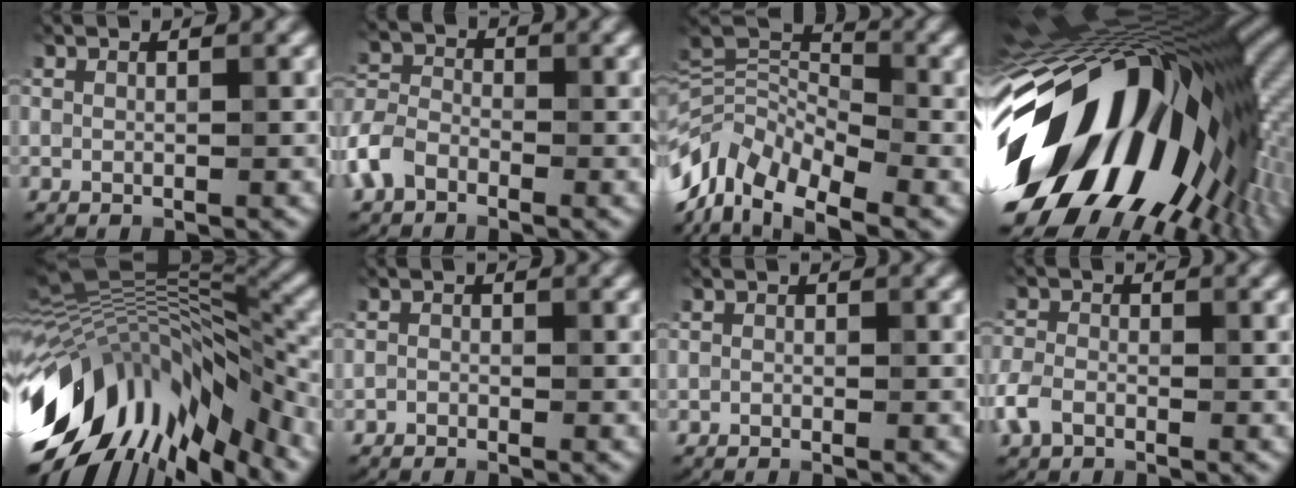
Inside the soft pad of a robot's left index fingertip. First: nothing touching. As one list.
[{"total": 4.4, "force": [-4.3, 0.8, -0.1], "torque": [-0.036, -0.008, -0.058]}, {"total": 8.5, "force": [-6.7, 3.5, 3.8], "torque": [-0.099, -0.006, -0.104]}, {"total": 17.4, "force": [-5.3, 9.9, 13.2], "torque": [-0.243, -0.044, -0.056]}, {"total": 13.6, "force": [-7.8, 4.9, 9.9], "torque": [-0.219, -0.005, -0.094]}, {"total": 3.2, "force": [-2.7, -1.1, -1.4], "torque": [-0.002, -0.022, -0.008]}, {"total": 2.4, "force": [-2.0, -0.9, -1.0], "torque": [-0.003, -0.018, -0.005]}, {"total": 3.4, "force": [-3.4, 0.2, -0.1], "torque": [-0.039, -0.012, -0.033]}]